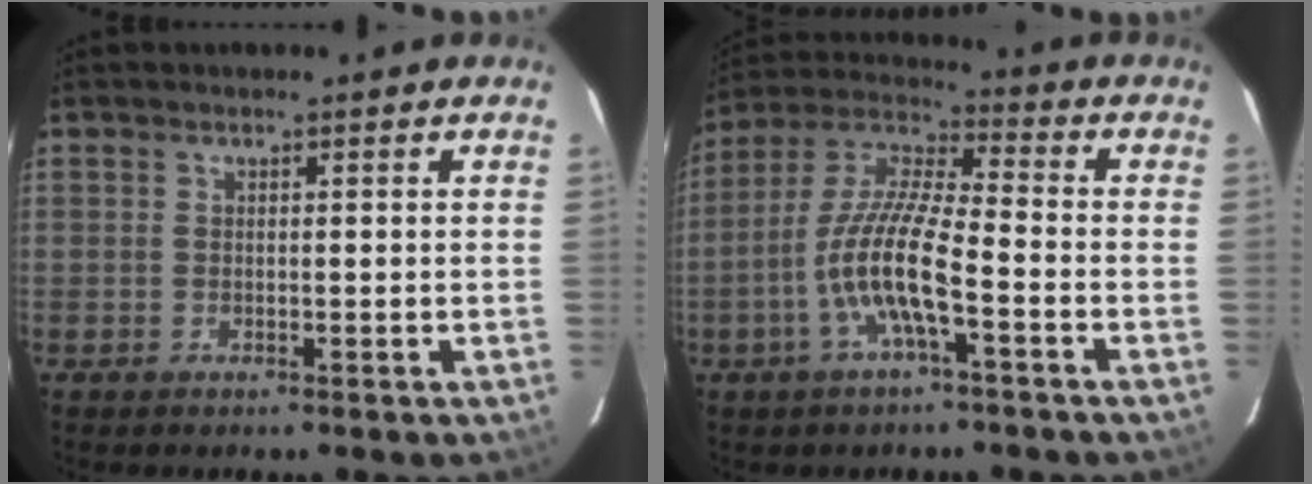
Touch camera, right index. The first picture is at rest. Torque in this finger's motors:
{"motor_torque": [1.43, -0.71, 0.98, 0.21]}